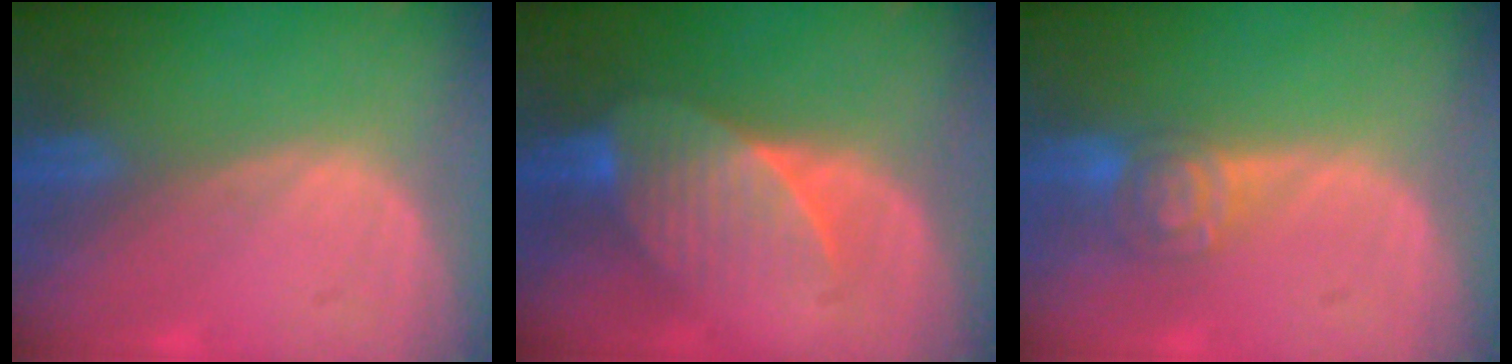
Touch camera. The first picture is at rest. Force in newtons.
{"total": 7.5, "press": 7.0, "slide": 2.7}
{"total": 4.6, "press": 4.5, "slide": 0.9}